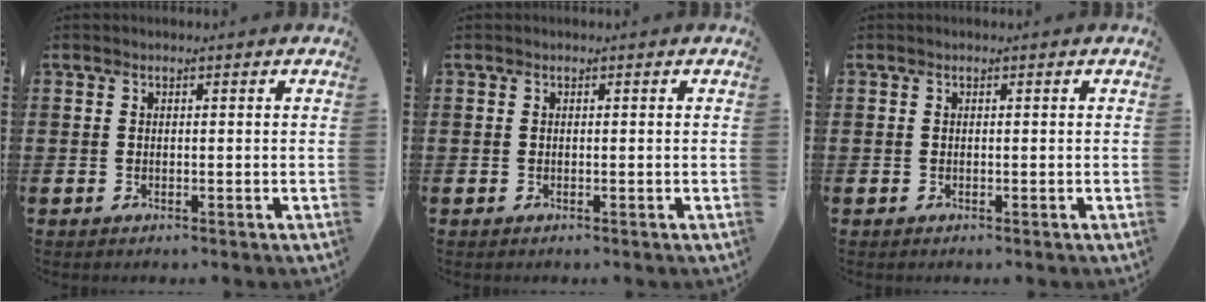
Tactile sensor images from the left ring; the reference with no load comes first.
{"total": 0.0}
{"total": 0.0}